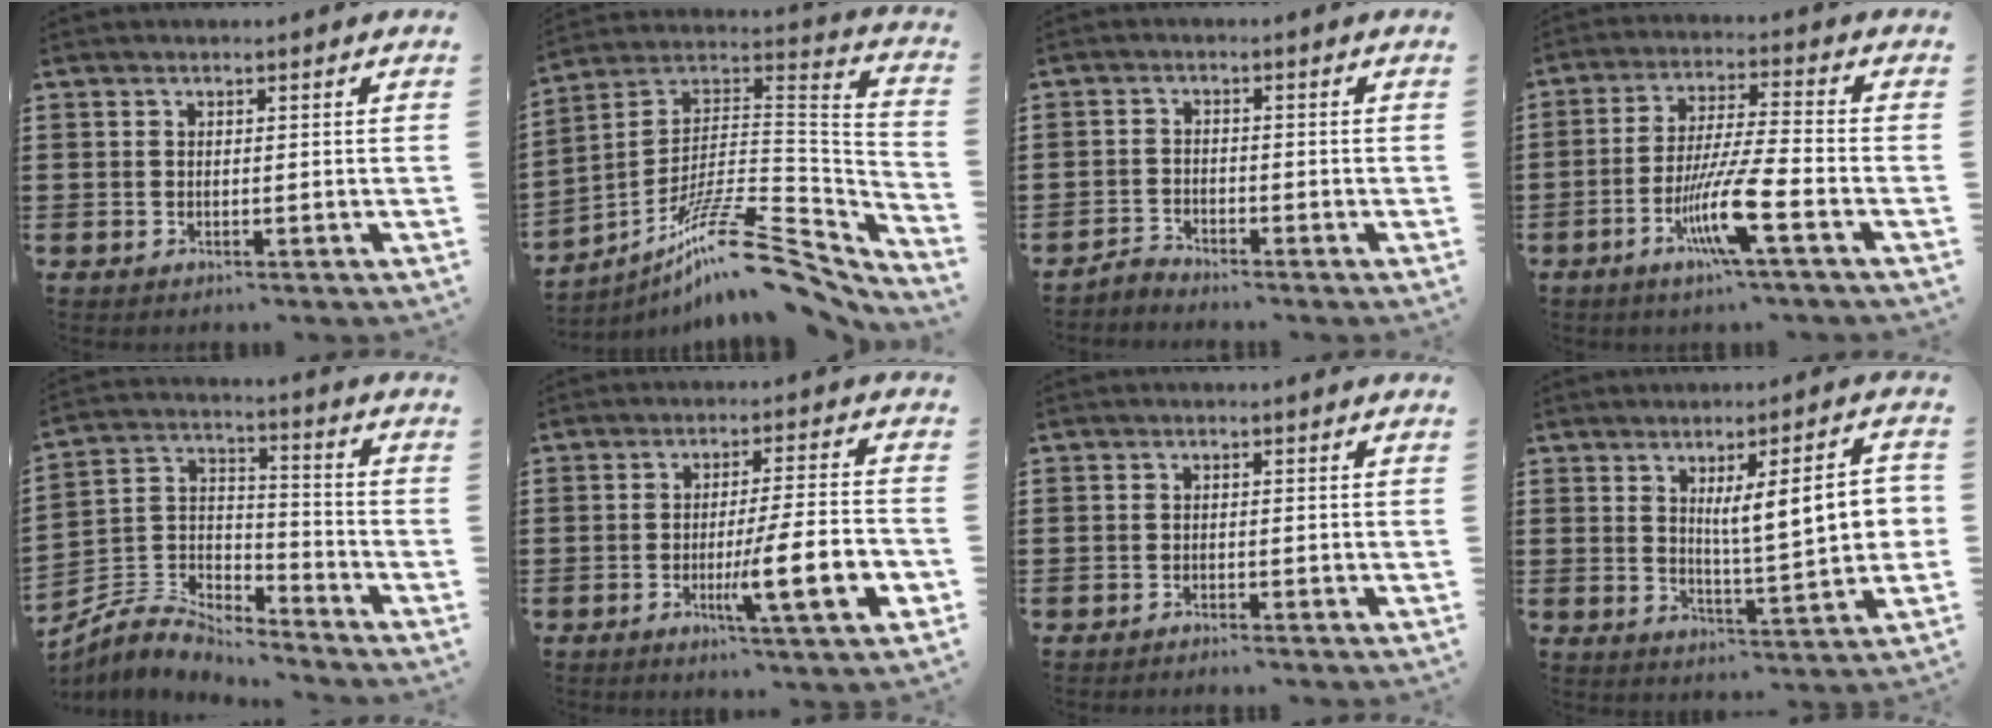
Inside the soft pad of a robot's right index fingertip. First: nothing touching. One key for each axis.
{"total": 17.0, "fx": -12.0, "fy": 4.0, "fz": 11.2, "tx": -0.176, "ty": 0.028, "tz": -0.214}
{"total": 1.9, "fx": -1.9, "fy": 0.2, "fz": 0.1, "tx": -0.008, "ty": 0.005, "tz": -0.040}
{"total": 10.1, "fx": -4.7, "fy": 0.5, "fz": 8.9, "tx": -0.185, "ty": -0.016, "tz": -0.094}
{"total": 5.7, "fx": -5.4, "fy": 1.6, "fz": 0.9, "tx": -0.034, "ty": -0.001, "tz": -0.113}
{"total": 11.4, "fx": -3.6, "fy": 1.2, "fz": 10.8, "tx": -0.172, "ty": -0.009, "tz": -0.063}
{"total": 0.9, "fx": -0.9, "fy": -0.1, "fz": 0.1, "tx": -0.005, "ty": -0.001, "tz": -0.018}
{"total": 9.2, "fx": 2.0, "fy": 1.9, "fz": 8.8, "tx": -0.140, "ty": -0.001, "tz": 0.024}